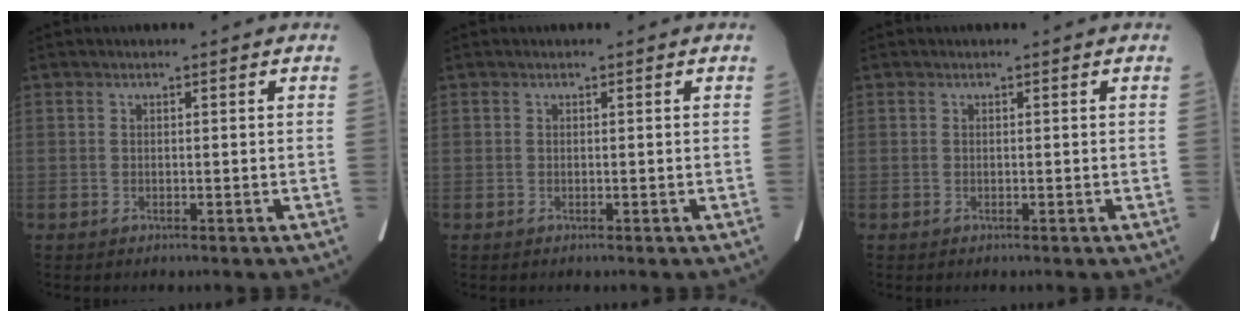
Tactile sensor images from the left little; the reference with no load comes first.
{"total": 0.0}
{"total": 0.0}